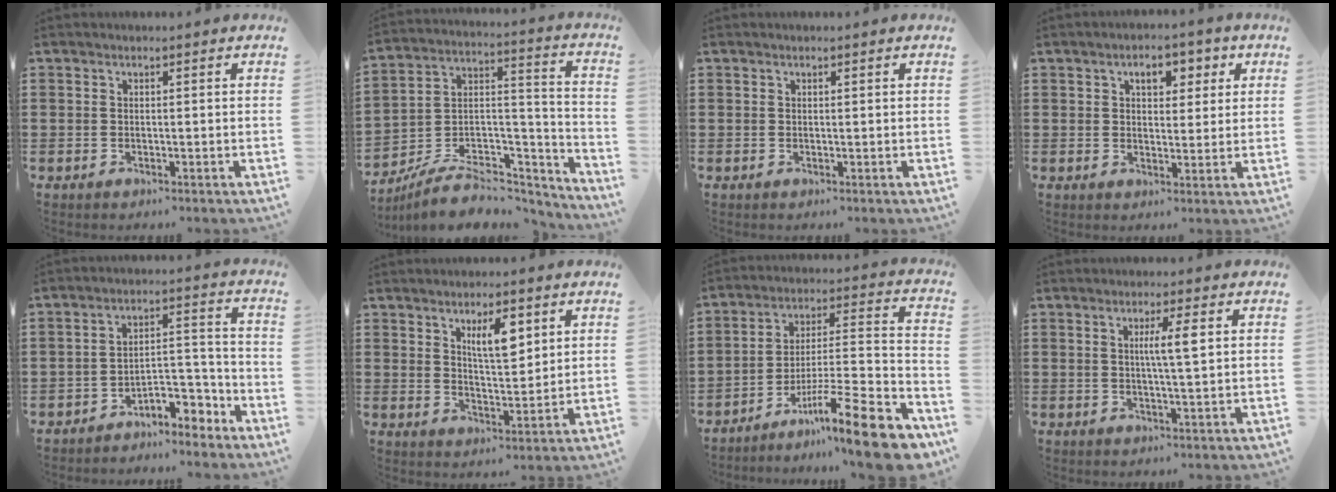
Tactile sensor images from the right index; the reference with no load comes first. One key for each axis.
{"total": 7.5, "fx": -6.1, "fy": 3.5, "fz": 2.7, "tx": -0.049, "ty": 0.010, "tz": -0.114}
{"total": 0.0}
{"total": 4.4, "fx": 2.0, "fy": 2.7, "fz": 2.8, "tx": -0.036, "ty": 0.000, "tz": 0.023}
{"total": 5.9, "fx": -5.1, "fy": 1.9, "fz": 2.3, "tx": -0.039, "ty": 0.010, "tz": -0.100}
{"total": 5.8, "fx": 2.9, "fy": 2.1, "fz": 4.6, "tx": -0.082, "ty": 0.000, "tz": 0.046}
{"total": 15.9, "fx": -11.2, "fy": 1.5, "fz": 11.1, "tx": -0.144, "ty": 0.031, "tz": -0.193}
{"total": 4.1, "fx": 0.8, "fy": 0.1, "fz": 4.0, "tx": -0.078, "ty": 0.000, "tz": 0.008}